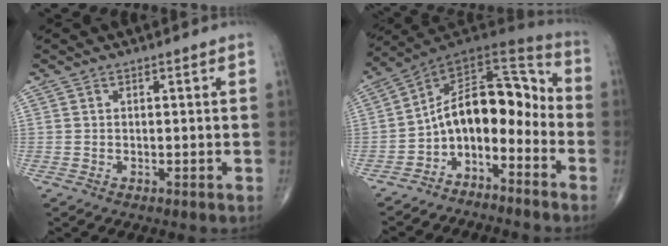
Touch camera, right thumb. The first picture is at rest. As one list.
[{"total": 12.7, "force": [-5.1, 7.3, 9.0], "torque": [-0.101, 0.111, -0.097]}]